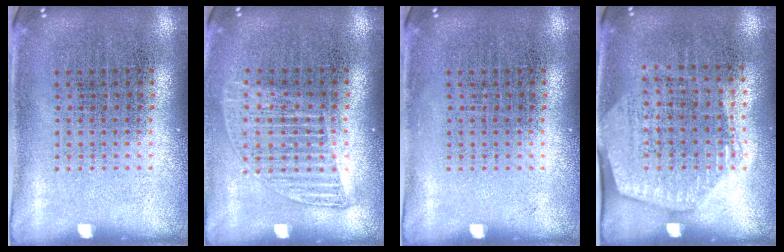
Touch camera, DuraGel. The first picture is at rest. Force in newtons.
{"total": 1.2, "press": 1.1, "slide": 0.6}
{"total": 0.0}
{"total": 1.5, "press": 1.4, "slide": 0.7}